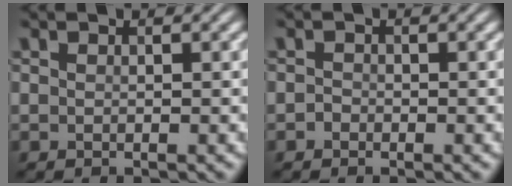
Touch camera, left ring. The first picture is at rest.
{"total": 0.7, "force": [-0.4, 0.5, 0.2], "torque": [-0.001, -0.001, -0.009]}